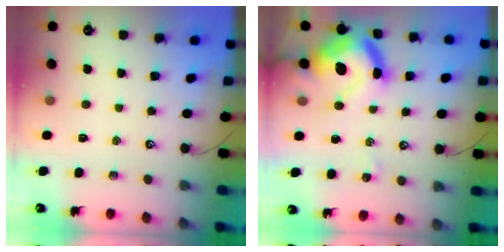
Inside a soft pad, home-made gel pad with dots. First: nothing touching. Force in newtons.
{"total": 19.0, "press": 18.8, "slide": 2.3}